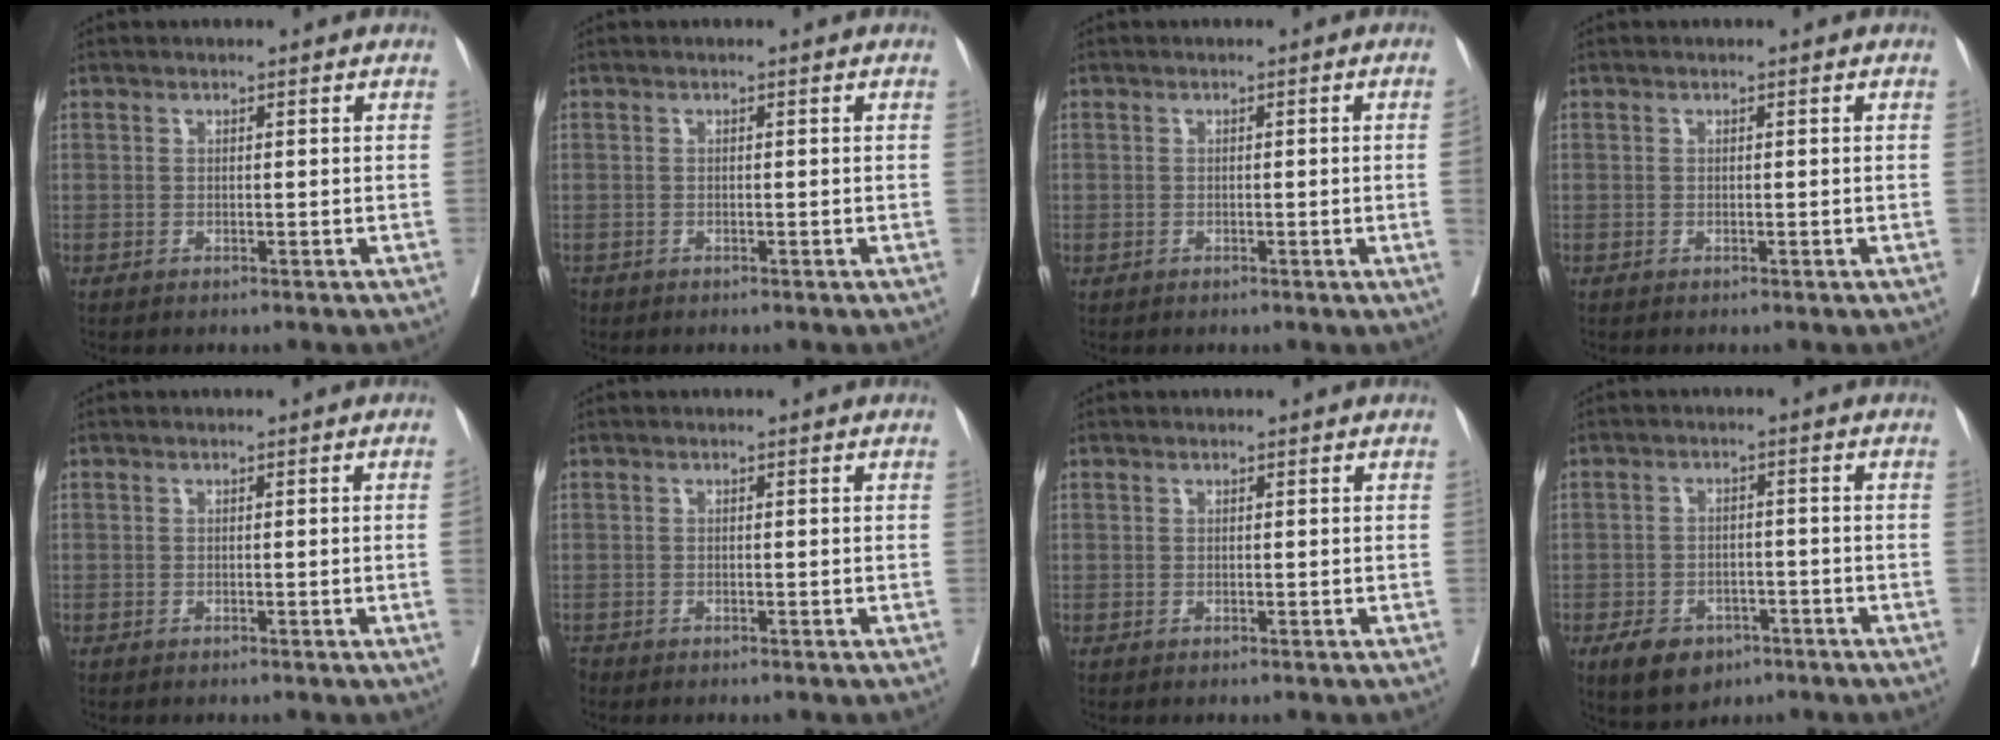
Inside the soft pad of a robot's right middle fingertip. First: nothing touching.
{"total": 0.9, "force": [-0.6, 0.6, 0.2], "torque": [-0.008, -0.002, -0.009]}
{"total": 1.3, "force": [-0.1, -0.1, 1.3], "torque": [-0.021, 0.003, 0.001]}
{"total": 0.0}
{"total": 1.0, "force": [-0.2, -0.2, 1.0], "torque": [-0.012, 0.000, -0.002]}
{"total": 0.7, "force": [-0.6, 0.3, 0.1], "torque": [-0.003, -0.004, -0.010]}
{"total": 0.0}
{"total": 6.8, "force": [-4.0, 4.4, 3.3], "torque": [-0.054, 0.000, -0.055]}